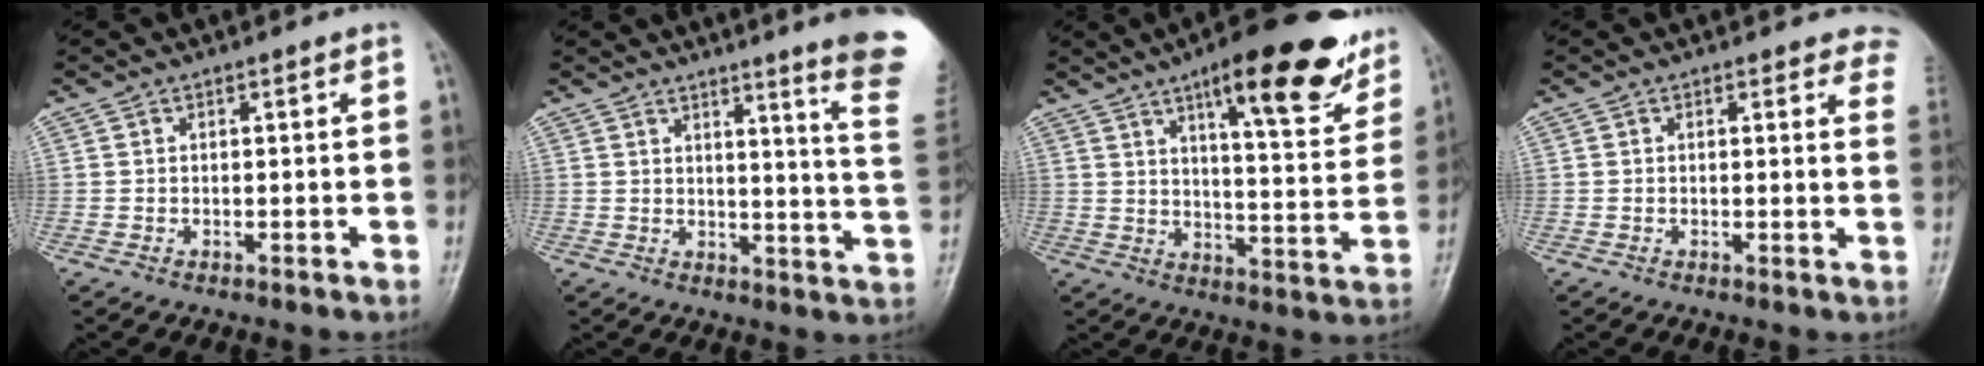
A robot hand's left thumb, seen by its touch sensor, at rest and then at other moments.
{"total": 15.0, "force": [10.9, -0.3, 10.4], "torque": [-0.112, -0.095, 0.116]}
{"total": 19.8, "force": [12.3, 5.4, 14.6], "torque": [-0.161, -0.051, 0.174]}
{"total": 5.8, "force": [5.2, 2.3, 1.5], "torque": [0.023, -0.018, 0.027]}